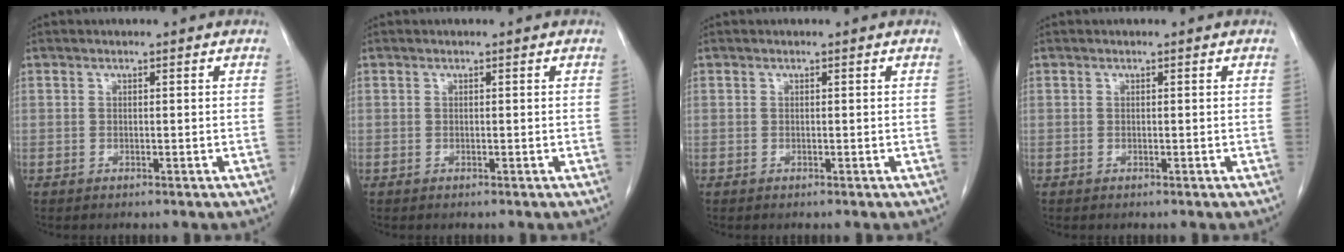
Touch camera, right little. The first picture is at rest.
{"total": 0.0}
{"total": 0.0}
{"total": 0.0}